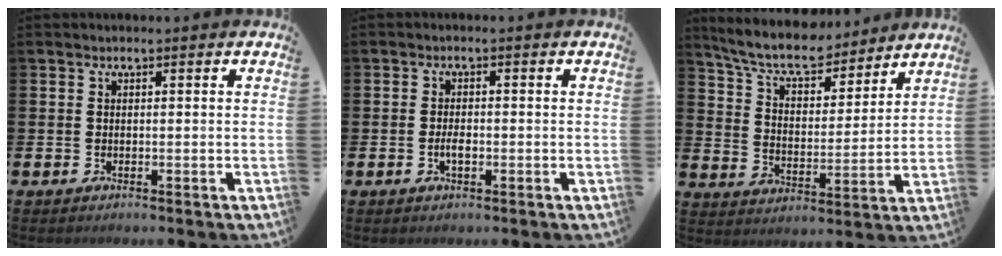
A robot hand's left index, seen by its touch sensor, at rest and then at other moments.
{"total": 1.9, "force": [-0.5, 0.8, 1.6], "torque": [-0.024, -0.002, -0.011]}
{"total": 8.2, "force": [7.5, 2.2, 2.7], "torque": [-0.079, -0.049, 0.129]}